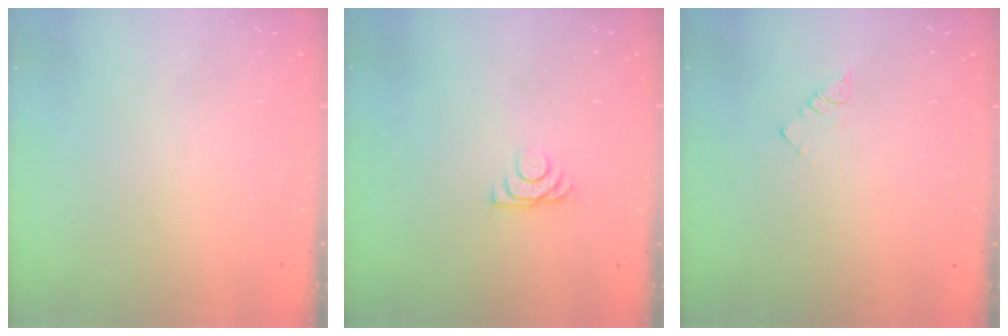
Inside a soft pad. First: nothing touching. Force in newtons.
{"total": 5.3, "press": 5.3, "slide": 0.6}
{"total": 2.3, "press": 2.3, "slide": 0.4}